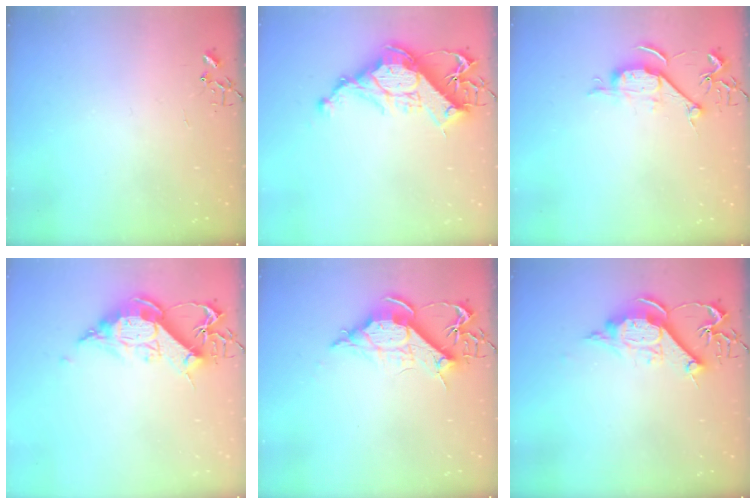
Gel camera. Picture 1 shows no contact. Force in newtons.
{"total": 15.4, "press": 15.3, "slide": 1.6}
{"total": 7.1, "press": 7.0, "slide": 0.8}
{"total": 12.9, "press": 12.8, "slide": 1.3}
{"total": 11.5, "press": 11.4, "slide": 1.2}
{"total": 11.9, "press": 11.9, "slide": 1.0}